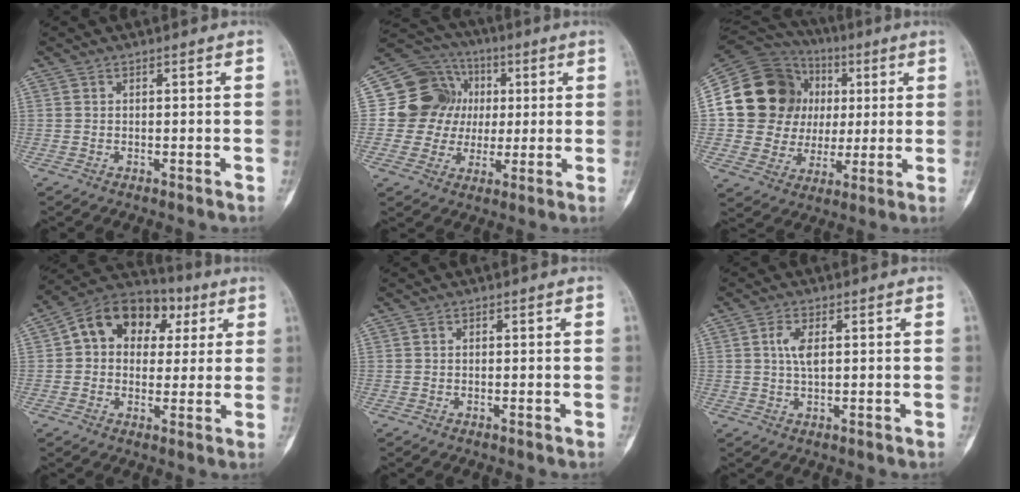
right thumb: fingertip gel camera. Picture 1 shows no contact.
{"total": 13.0, "force": [1.3, 12.4, 3.6], "torque": [-0.014, 0.020, 0.024]}
{"total": 20.0, "force": [3.5, 17.2, 9.6], "torque": [-0.137, 0.032, 0.076]}
{"total": 14.7, "force": [3.8, 11.0, 9.0], "torque": [-0.098, 0.025, 0.051]}
{"total": 0.0}
{"total": 3.6, "force": [0.7, 1.3, 3.2], "torque": [-0.068, -0.002, 0.013]}